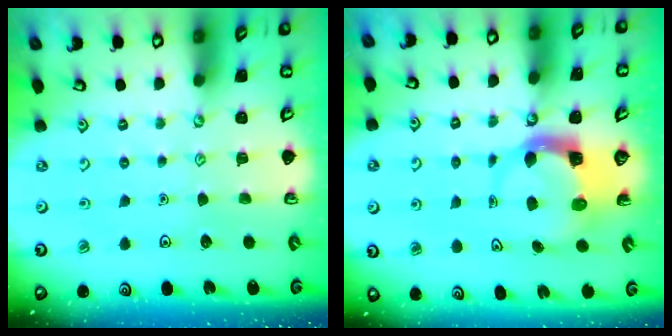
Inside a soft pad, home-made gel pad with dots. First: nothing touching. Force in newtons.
{"total": 3.8, "press": 3.8, "slide": 0.6}